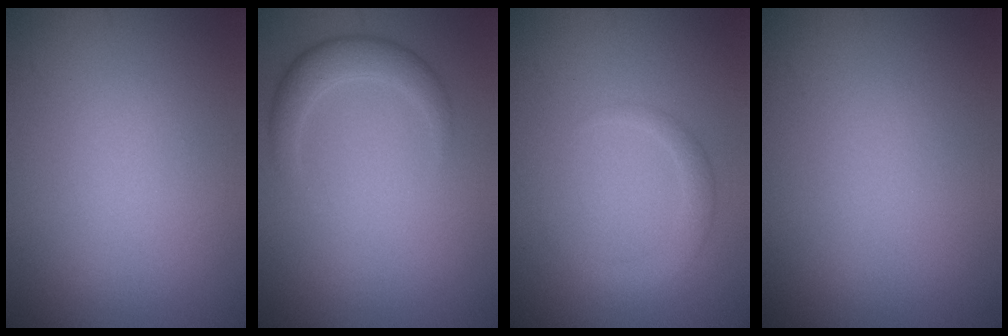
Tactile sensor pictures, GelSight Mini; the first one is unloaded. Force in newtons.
{"total": 2.5, "press": 2.5, "slide": 0.0}
{"total": 1.9, "press": 1.9, "slide": 0.2}
{"total": 0.0}